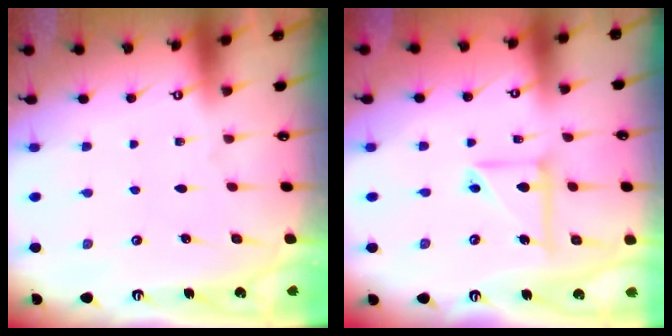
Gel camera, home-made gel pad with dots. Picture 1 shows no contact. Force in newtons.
{"total": 9.1, "press": 9.0, "slide": 1.2}